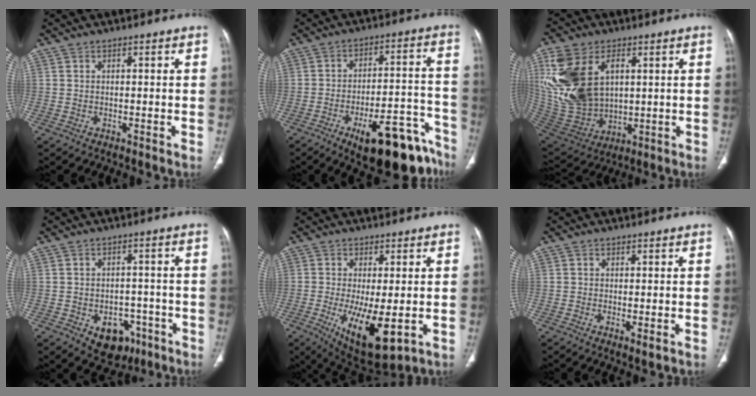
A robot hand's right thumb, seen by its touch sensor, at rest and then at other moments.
{"total": 19.6, "force": [-12.7, 6.9, 13.1], "torque": [-0.108, 0.096, -0.181]}
{"total": 20.8, "force": [5.1, 13.5, 15.0], "torque": [-0.318, -0.022, 0.116]}
{"total": 8.6, "force": [-3.9, 6.2, 4.6], "torque": [-0.032, 0.026, -0.042]}
{"total": 13.3, "force": [-3.2, 4.9, 11.9], "torque": [-0.206, -0.027, -0.034]}
{"total": 1.7, "force": [-0.3, 0.5, 1.6], "torque": [-0.036, -0.008, -0.005]}